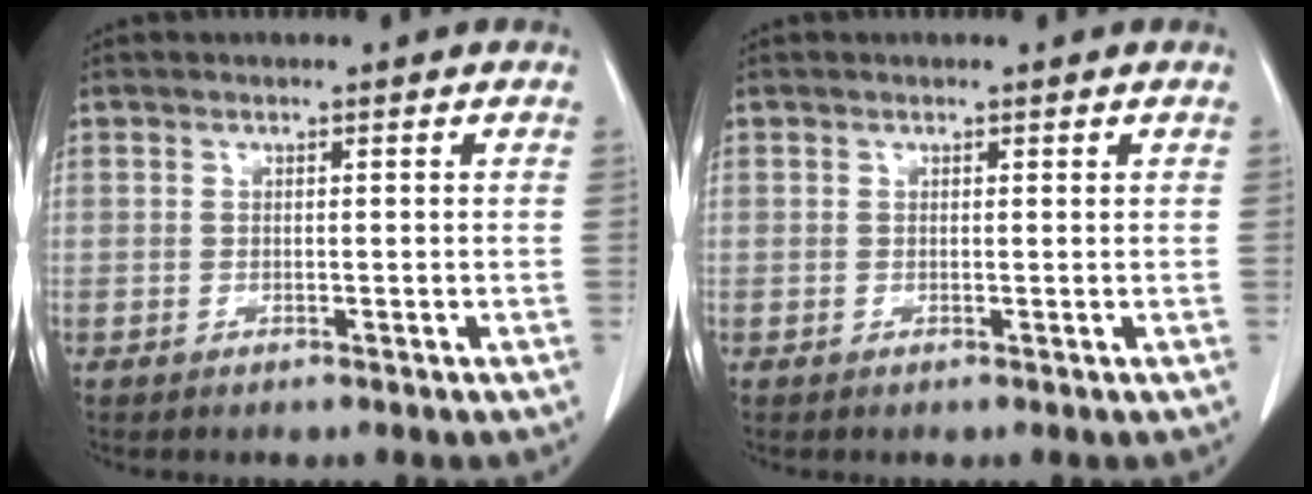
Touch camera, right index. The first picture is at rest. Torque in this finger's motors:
{"motor_torque": [-0.24, 0.28, -0.02, -0.01]}